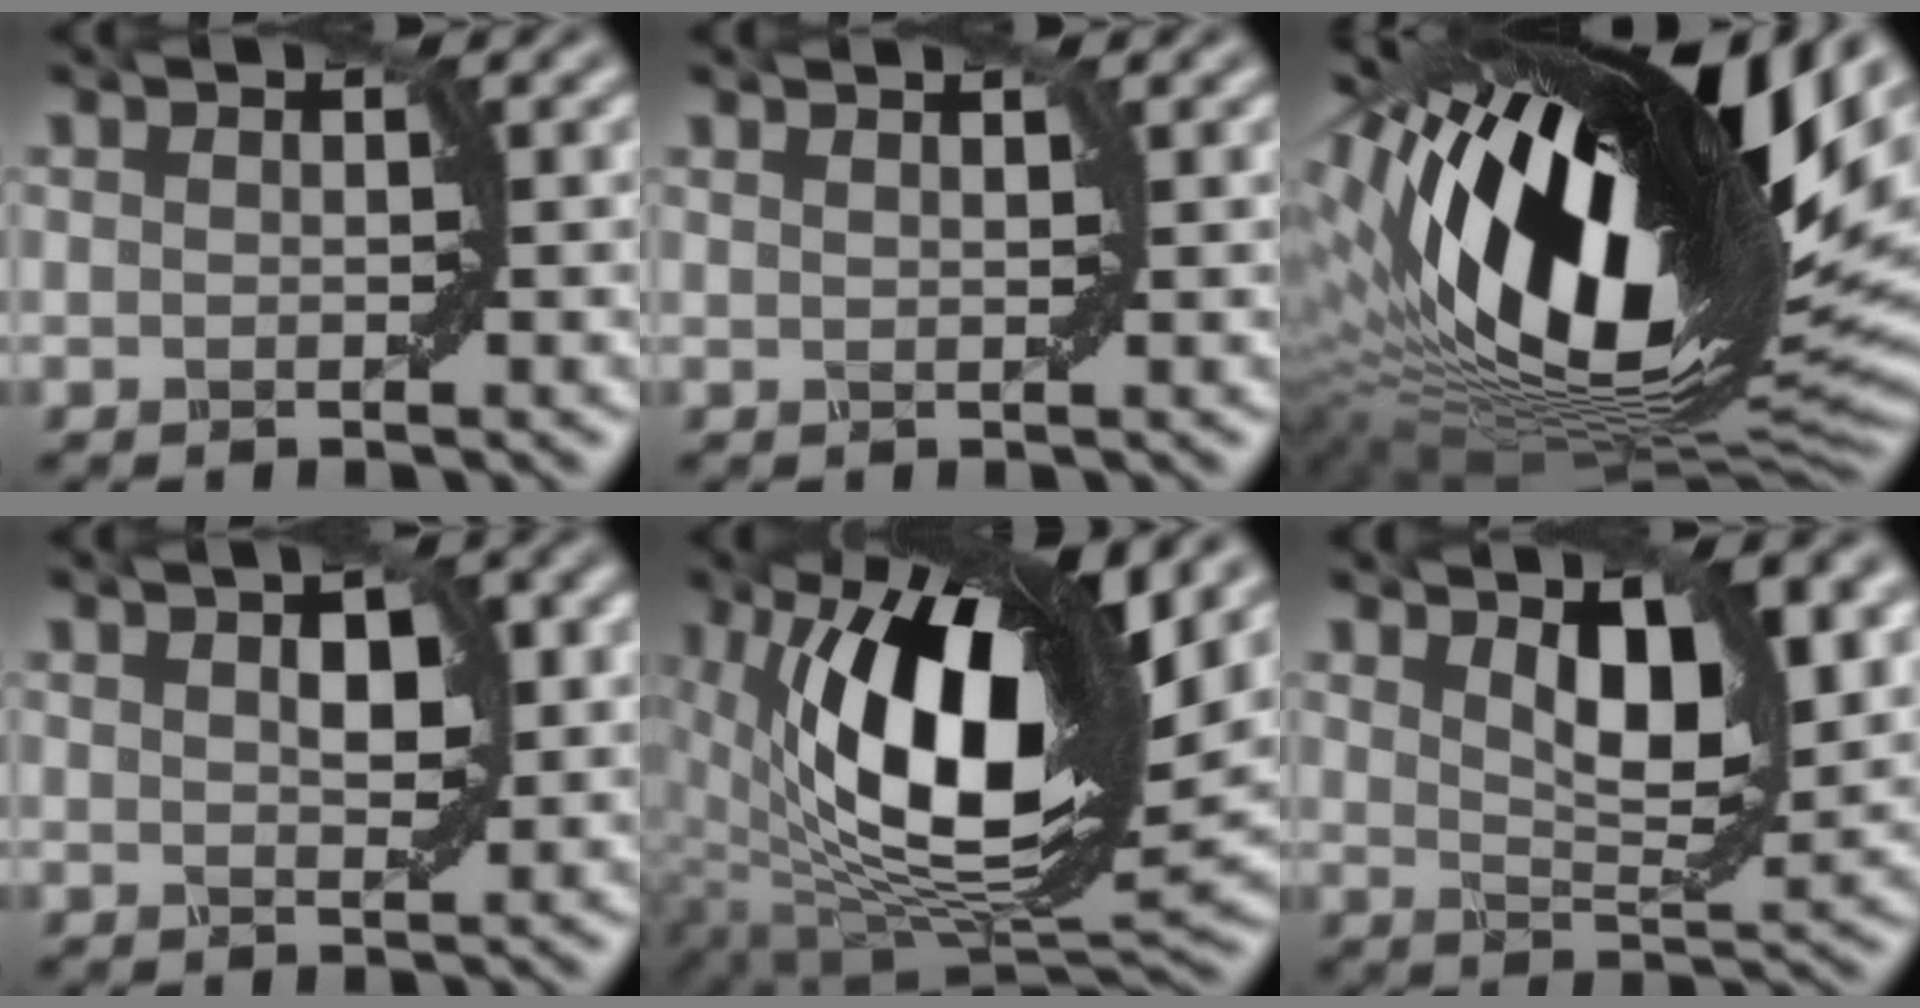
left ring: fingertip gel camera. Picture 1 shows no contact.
{"total": 1.5, "force": [1.3, 0.3, 0.7], "torque": [0.004, -0.005, 0.007]}
{"total": 20.9, "force": [4.3, 8.7, 18.5], "torque": [-0.326, -0.013, 0.067]}
{"total": 3.8, "force": [1.1, 1.8, 3.2], "torque": [-0.051, 0.008, 0.022]}
{"total": 17.2, "force": [4.1, 7.8, 14.8], "torque": [-0.248, -0.001, 0.063]}
{"total": 6.6, "force": [2.7, 2.4, 5.6], "torque": [-0.087, -0.003, 0.048]}